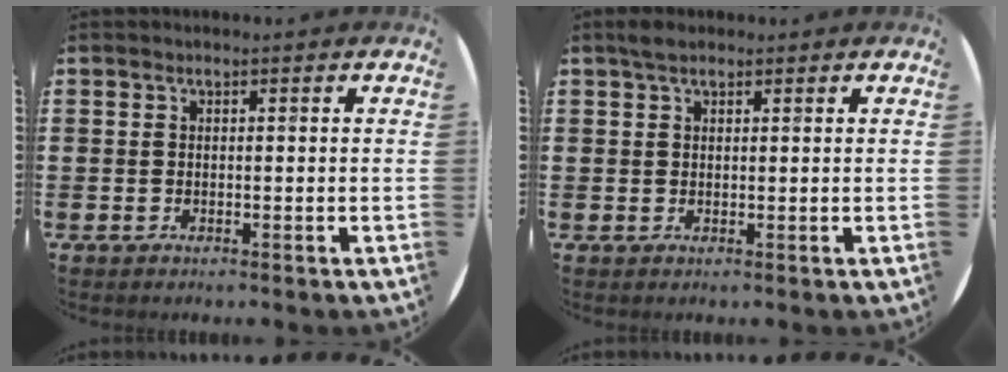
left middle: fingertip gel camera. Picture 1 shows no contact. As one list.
[{"total": 1.8, "force": [1.4, 0.9, 0.7], "torque": [-0.008, 0.004, 0.024]}]